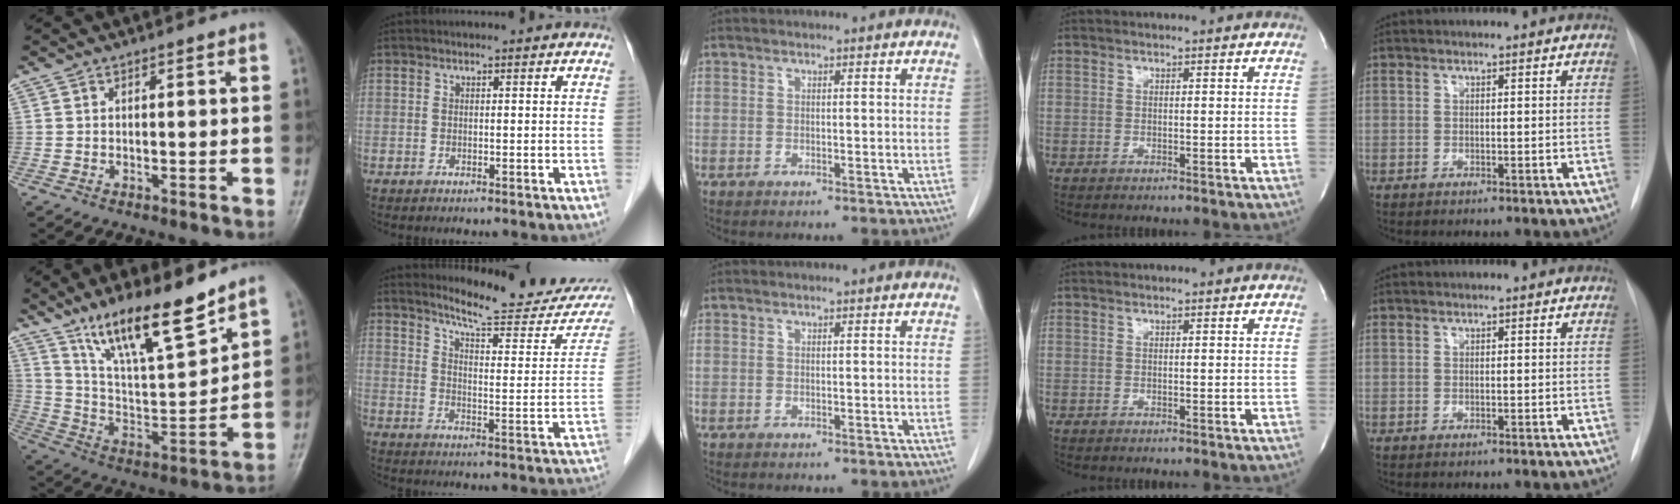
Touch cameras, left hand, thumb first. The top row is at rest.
{"thumb": {"total": 17.1, "force": [12.4, 4.0, 11.0], "torque": [-0.166, -0.070, 0.233]}, "index": {"total": 18.3, "force": [17.0, 2.1, 6.5], "torque": [-0.081, -0.079, 0.207]}}